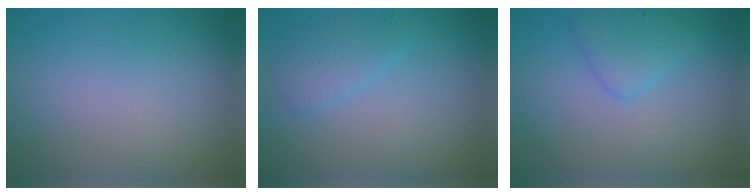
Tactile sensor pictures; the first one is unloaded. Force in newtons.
{"total": 2.0, "press": 2.0, "slide": 0.1}
{"total": 2.0, "press": 2.0, "slide": 0.1}